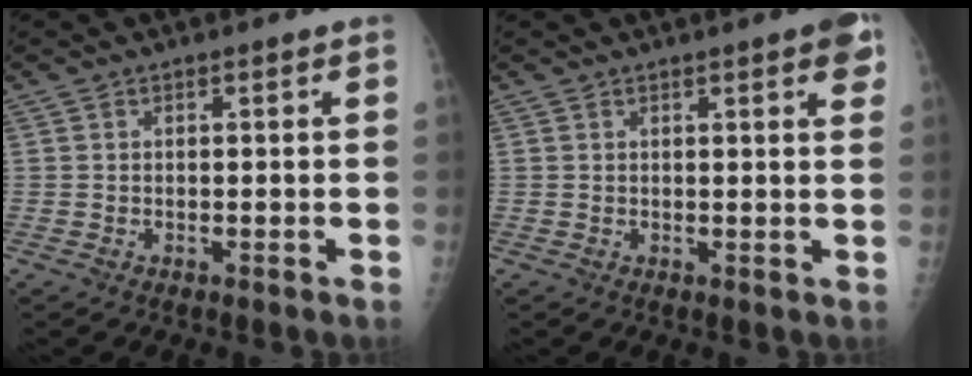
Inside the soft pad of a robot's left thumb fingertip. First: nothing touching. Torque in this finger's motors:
{"motor_torque": [0.42, 0.45, 0.43, -0.19, 0.00]}